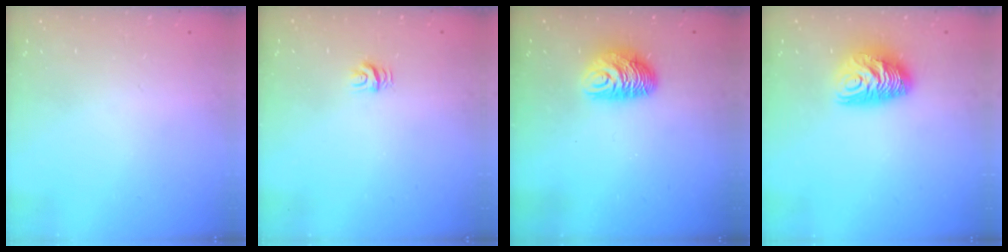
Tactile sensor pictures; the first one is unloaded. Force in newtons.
{"total": 5.0, "press": 5.0, "slide": 0.5}
{"total": 9.3, "press": 9.2, "slide": 0.6}
{"total": 10.2, "press": 10.2, "slide": 0.3}